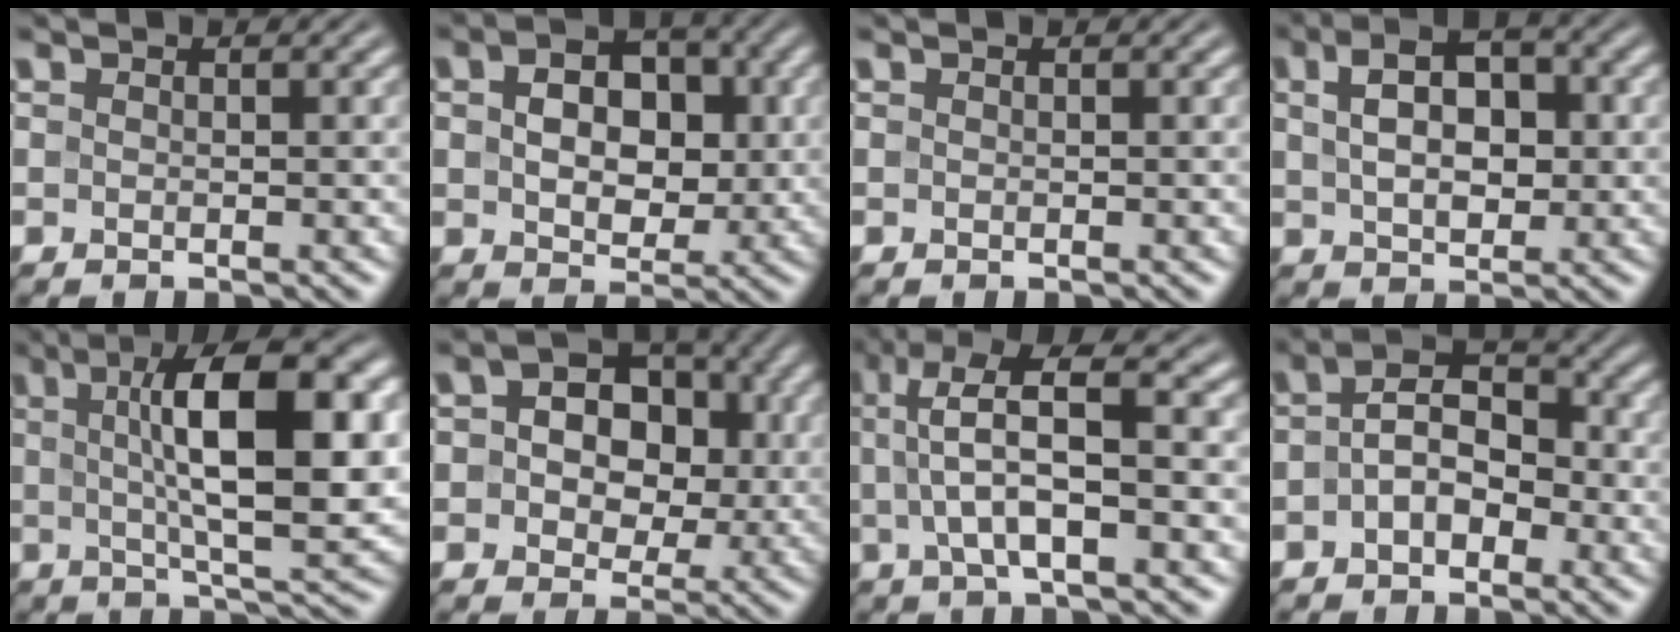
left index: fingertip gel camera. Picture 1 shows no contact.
{"total": 5.9, "force": [0.7, 4.1, 4.2], "torque": [-0.068, 0.000, 0.006]}
{"total": 0.0}
{"total": 6.2, "force": [1.5, 3.8, 4.7], "torque": [-0.086, 0.013, 0.020]}
{"total": 11.9, "force": [1.8, 3.6, 11.1], "torque": [-0.164, 0.006, 0.027]}
{"total": 8.8, "force": [1.2, 6.5, 5.8], "torque": [-0.066, 0.011, 0.009]}
{"total": 7.8, "force": [0.9, 2.4, 7.4], "torque": [-0.131, 0.019, 0.009]}
{"total": 4.7, "force": [-0.7, 3.2, 3.4], "torque": [-0.048, 0.009, -0.018]}